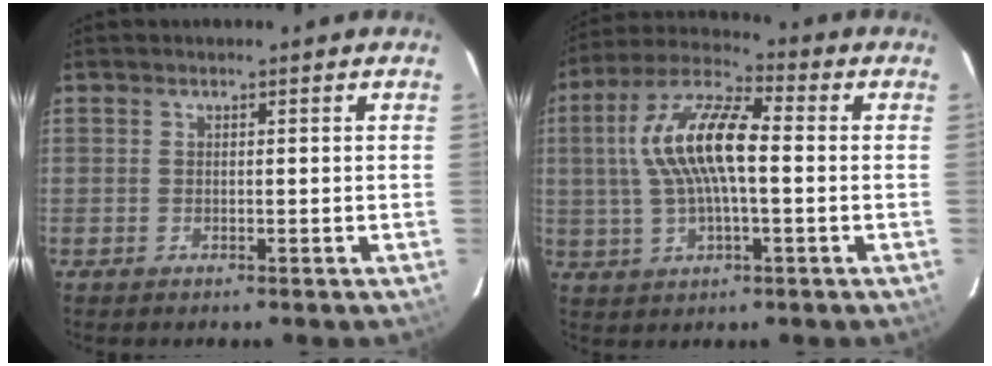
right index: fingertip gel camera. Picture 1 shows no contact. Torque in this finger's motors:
{"motor_torque": [1.48, 0.66, 0.63, 0.21]}